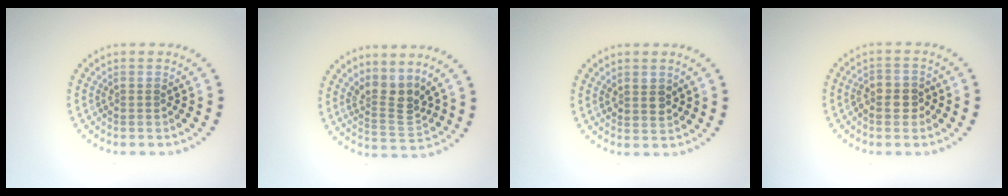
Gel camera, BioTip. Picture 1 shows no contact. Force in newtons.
{"total": 3.3, "press": 2.6, "slide": 2.0}
{"total": 1.7, "press": 1.5, "slide": 0.7}
{"total": 2.6, "press": 2.4, "slide": 0.7}